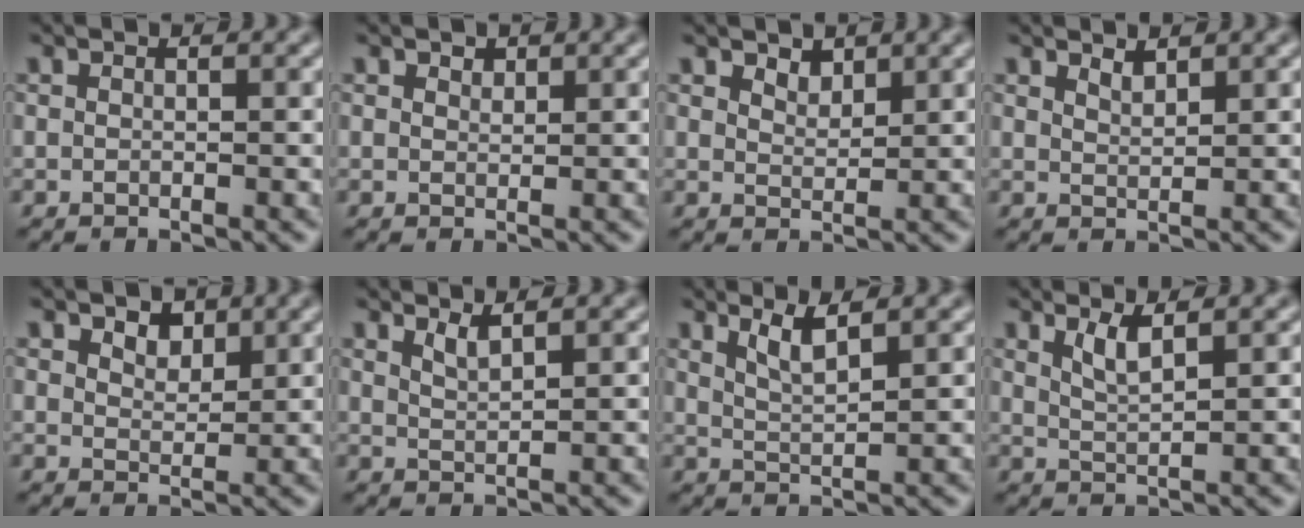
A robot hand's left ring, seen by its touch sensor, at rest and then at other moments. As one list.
[{"total": 1.0, "force": [0.8, 0.5, 0.2], "torque": [-0.004, 0.000, 0.014]}, {"total": 1.5, "force": [1.3, 0.6, 0.5], "torque": [-0.012, -0.002, 0.023]}, {"total": 1.3, "force": [1.2, 0.3, 0.5], "torque": [-0.009, -0.003, 0.022]}, {"total": 2.2, "force": [1.5, 1.2, 1.0], "torque": [-0.017, 0.000, 0.019]}, {"total": 1.6, "force": [1.2, 0.4, 0.9], "torque": [-0.015, -0.003, 0.022]}, {"total": 2.5, "force": [1.7, 0.5, 1.8], "torque": [-0.031, -0.004, 0.034]}, {"total": 2.1, "force": [1.3, 0.5, 1.6], "torque": [-0.030, -0.005, 0.027]}]